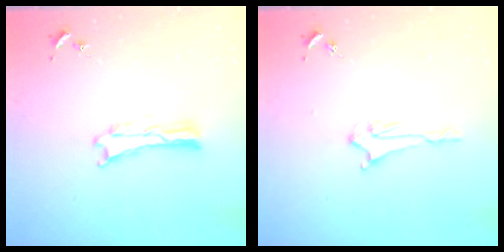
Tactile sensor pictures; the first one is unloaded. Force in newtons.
{"total": 2.0, "press": 2.0, "slide": 0.4}